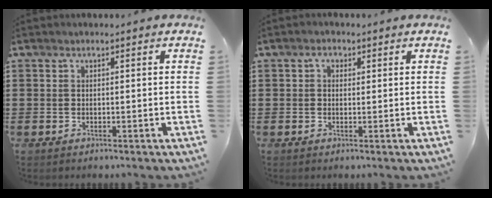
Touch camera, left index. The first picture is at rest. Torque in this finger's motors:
{"motor_torque": [0.51, 0.68, 0.02, 0.01]}